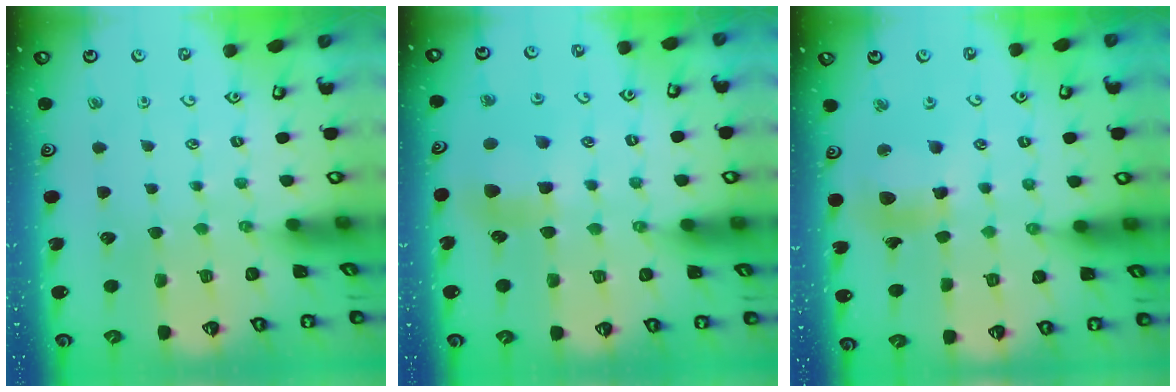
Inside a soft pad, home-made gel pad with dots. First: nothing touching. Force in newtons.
{"total": 5.6, "press": 5.6, "slide": 0.5}
{"total": 10.4, "press": 10.3, "slide": 1.2}